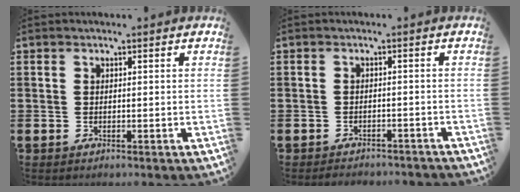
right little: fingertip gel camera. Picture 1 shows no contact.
{"total": 1.5, "force": [-1.5, 0.0, 0.0], "torque": [-0.005, 0.003, -0.031]}